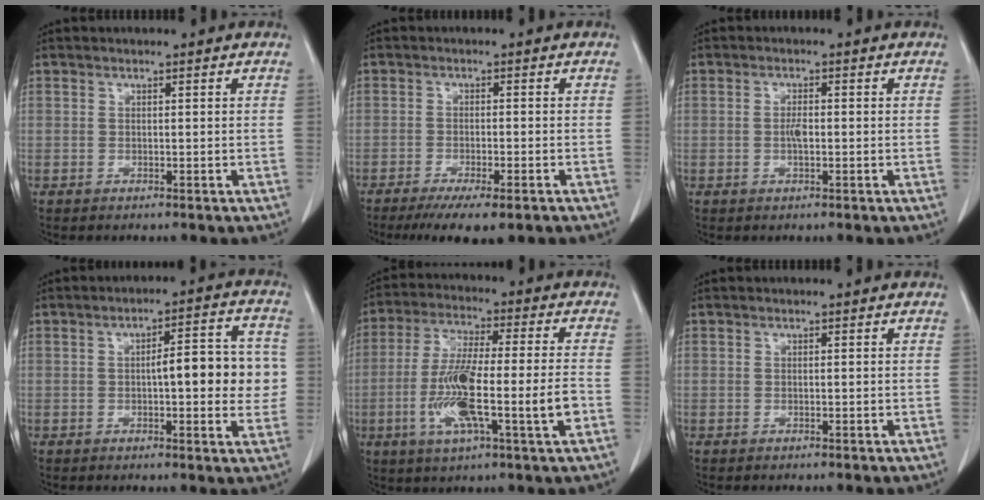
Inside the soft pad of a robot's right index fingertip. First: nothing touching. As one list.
[{"total": 8.4, "force": [-6.1, 1.5, 5.6], "torque": [-0.077, -0.017, -0.089]}, {"total": 1.9, "force": [-0.3, 0.6, 1.8], "torque": [-0.037, 0.002, -0.005]}, {"total": 9.8, "force": [-0.1, 2.8, 9.4], "torque": [-0.119, 0.025, 0.000]}, {"total": 14.5, "force": [-3.7, 1.0, 13.9], "torque": [-0.266, -0.005, -0.068]}, {"total": 0.0}]